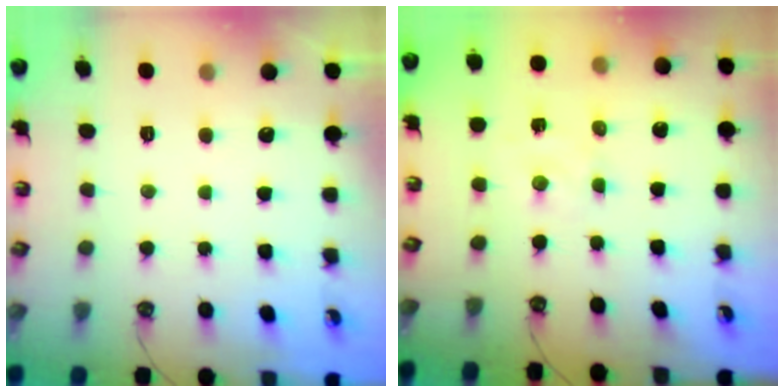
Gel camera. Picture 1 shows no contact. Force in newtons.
{"total": 1.7, "press": 1.6, "slide": 0.3}